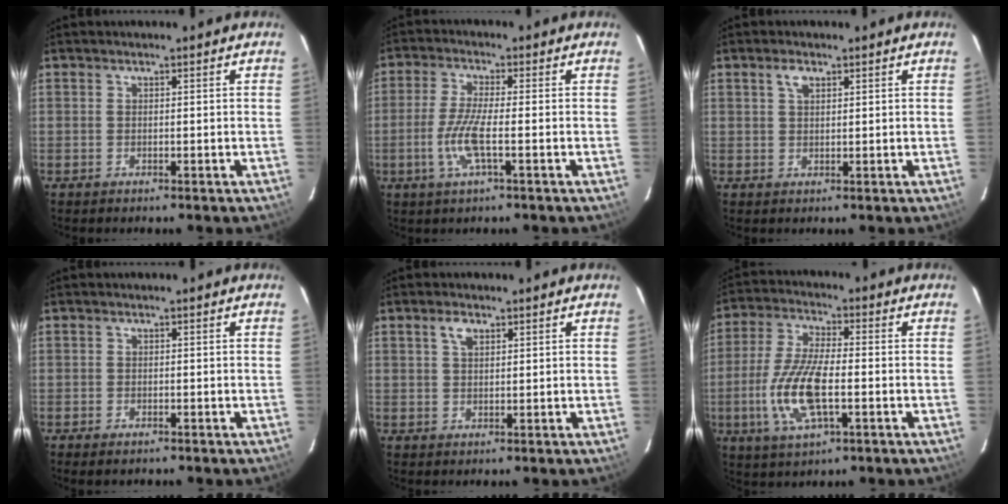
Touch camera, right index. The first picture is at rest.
{"total": 6.9, "force": [-2.1, 0.7, 6.5], "torque": [-0.141, -0.005, -0.043]}
{"total": 2.0, "force": [1.2, 0.8, 1.4], "torque": [-0.028, 0.004, 0.022]}
{"total": 1.5, "force": [-1.3, 0.2, 0.9], "torque": [-0.020, -0.009, -0.024]}
{"total": 2.3, "force": [1.4, 0.9, 1.6], "torque": [-0.031, 0.005, 0.024]}
{"total": 12.5, "force": [-3.0, 4.1, 11.4], "torque": [-0.242, -0.005, -0.060]}